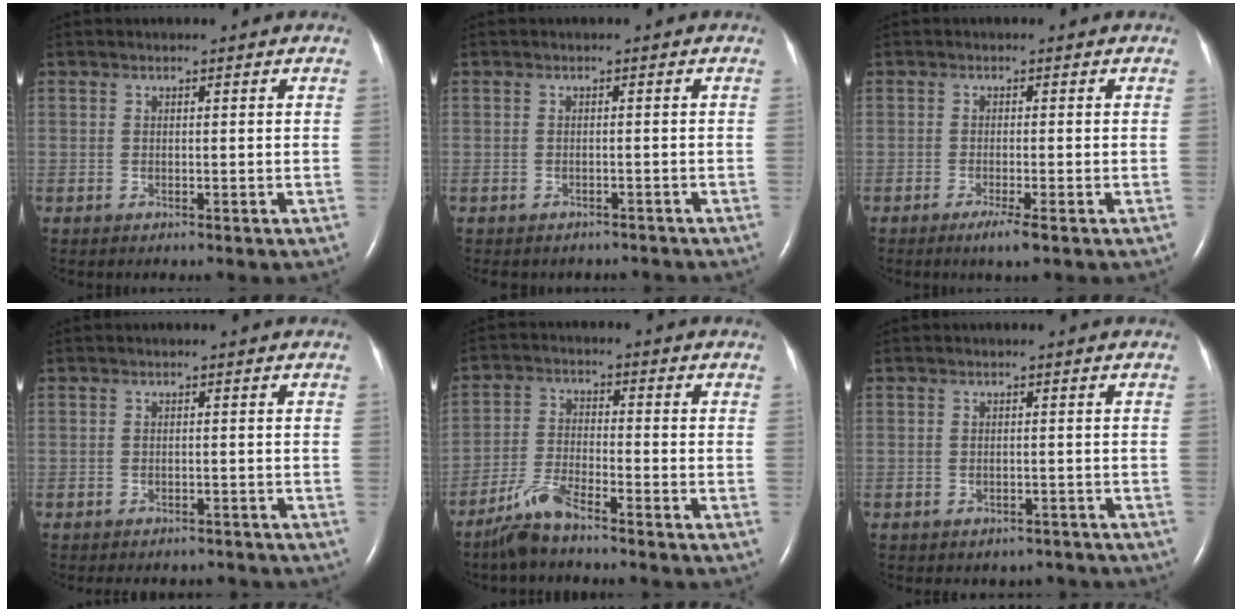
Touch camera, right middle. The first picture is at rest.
{"total": 4.4, "force": [-3.9, 1.9, 0.6], "torque": [-0.007, 0.003, -0.043]}
{"total": 2.7, "force": [-1.6, -0.1, 2.2], "torque": [-0.044, -0.010, -0.030]}
{"total": 6.5, "force": [-6.0, 2.1, 1.4], "torque": [-0.017, -0.001, -0.070]}
{"total": 6.2, "force": [-5.2, 0.4, 3.3], "torque": [-0.077, -0.018, -0.107]}
{"total": 4.2, "force": [-3.7, 2.1, 0.3], "torque": [-0.007, 0.013, -0.041]}